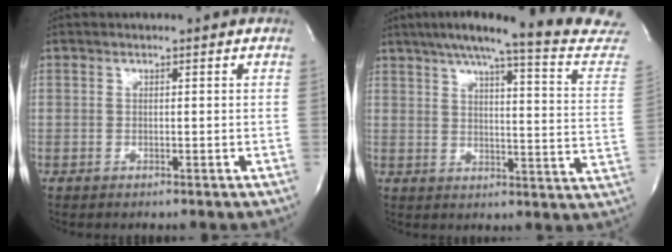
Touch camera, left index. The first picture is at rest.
{"total": 22.5, "force": [20.0, -0.2, 10.4], "torque": [-0.148, -0.069, 0.235]}